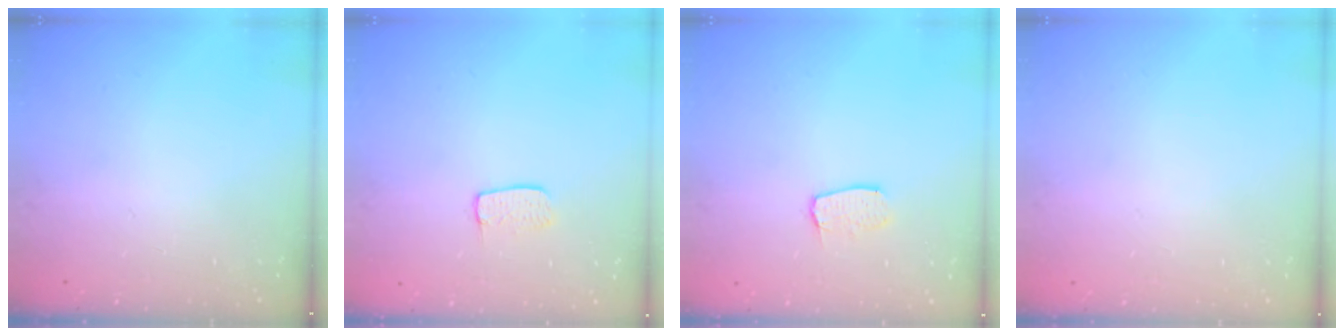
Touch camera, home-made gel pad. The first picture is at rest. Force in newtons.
{"total": 5.6, "press": 5.6, "slide": 0.2}
{"total": 6.1, "press": 6.1, "slide": 0.2}
{"total": 0.0}